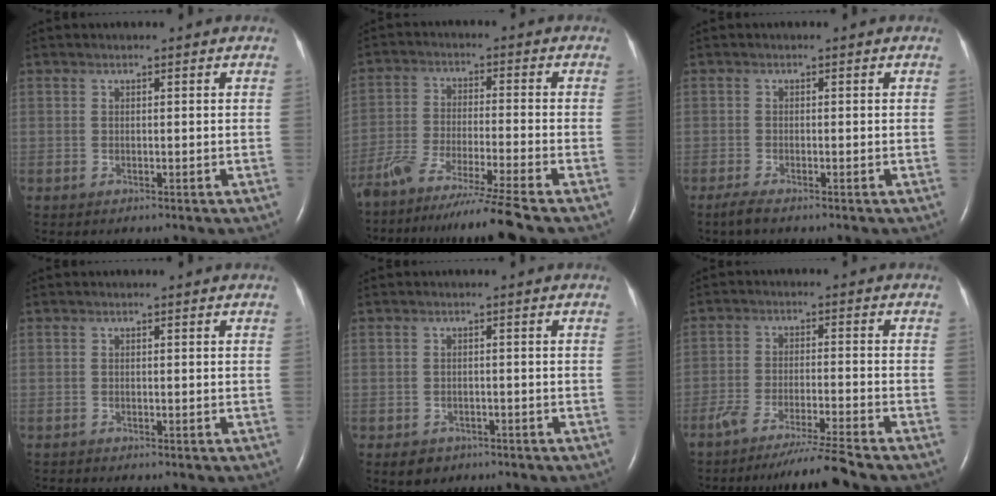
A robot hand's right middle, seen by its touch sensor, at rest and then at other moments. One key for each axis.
{"total": 12.3, "fx": -10.4, "fy": -2.4, "fz": 6.2, "tx": -0.096, "ty": -0.040, "tz": -0.175}
{"total": 1.6, "fx": -1.2, "fy": 0.0, "fz": 1.0, "tx": -0.035, "ty": -0.008, "tz": -0.026}
{"total": 0.0}
{"total": 2.6, "fx": -1.7, "fy": 1.9, "fz": 0.6, "tx": -0.015, "ty": 0.004, "tz": -0.017}
{"total": 8.3, "fx": -7.2, "fy": -1.9, "fz": 3.7, "tx": -0.054, "ty": -0.029, "tz": -0.123}